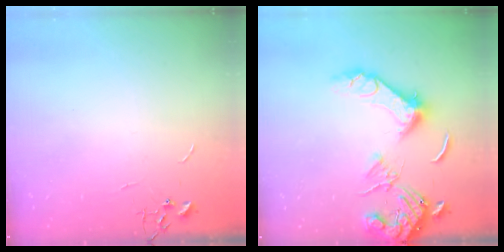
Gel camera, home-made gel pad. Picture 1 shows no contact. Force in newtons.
{"total": 14.9, "press": 14.7, "slide": 2.0}